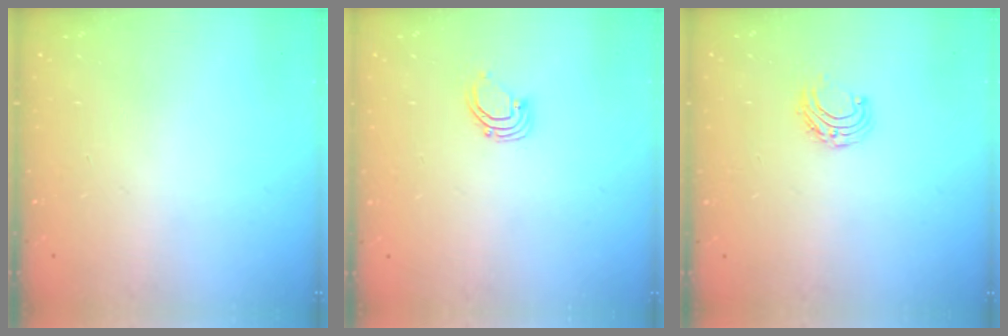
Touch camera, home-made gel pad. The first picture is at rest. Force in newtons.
{"total": 2.7, "press": 2.7, "slide": 0.2}
{"total": 5.9, "press": 5.8, "slide": 0.7}